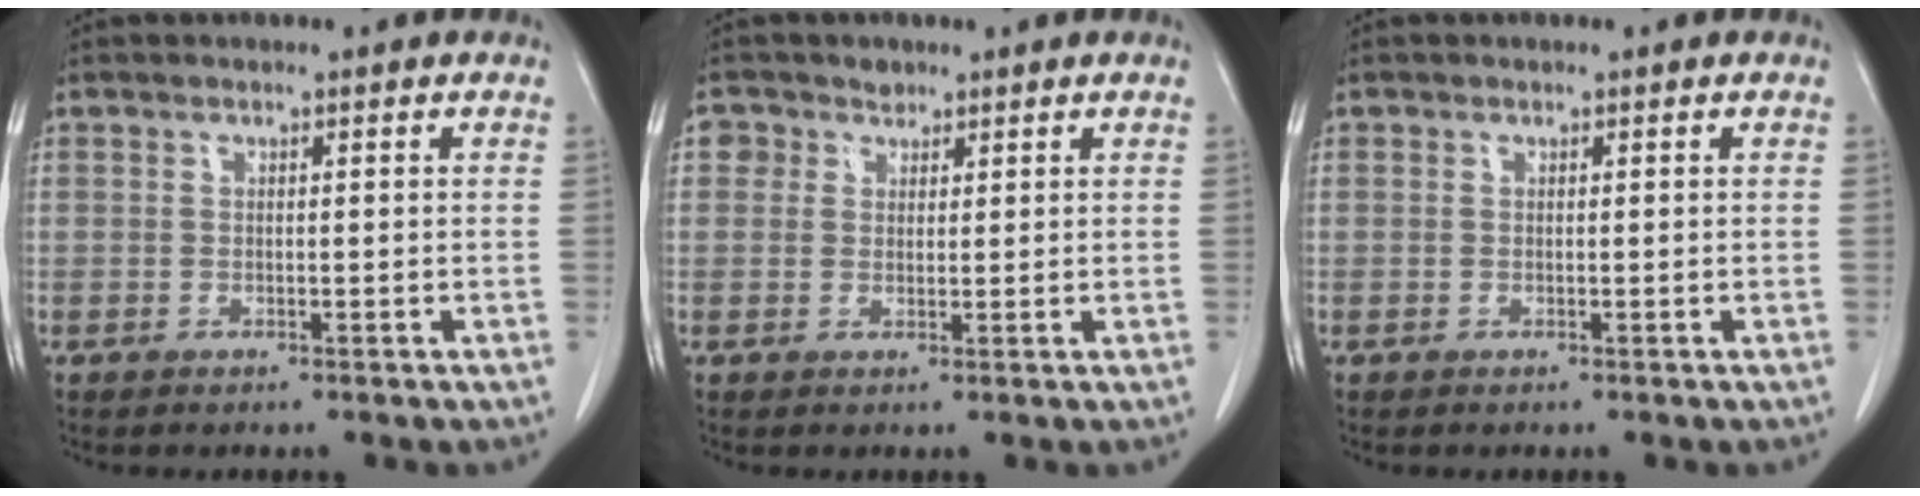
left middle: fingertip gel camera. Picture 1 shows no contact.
{"total": 2.6, "force": [1.4, 2.2, 0.0], "torque": [0.008, 0.007, 0.018]}
{"total": 0.0}